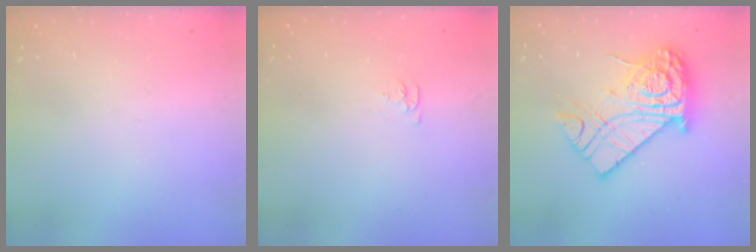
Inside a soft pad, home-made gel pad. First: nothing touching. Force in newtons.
{"total": 4.0, "press": 3.9, "slide": 0.4}
{"total": 20.4, "press": 20.3, "slide": 1.4}